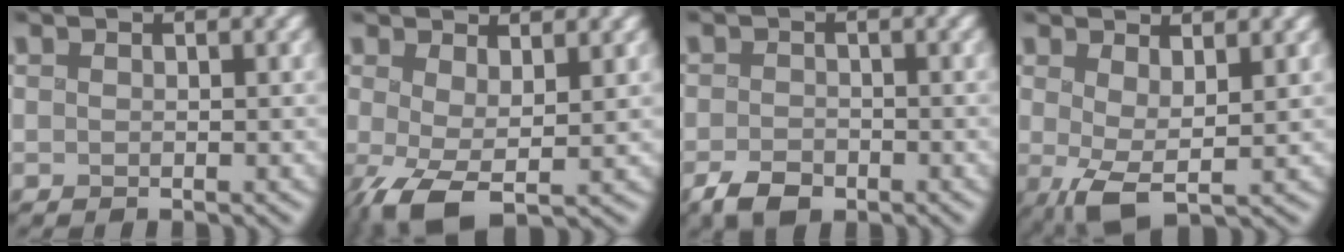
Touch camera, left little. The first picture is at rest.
{"total": 4.8, "force": [-0.7, 2.1, 4.3], "torque": [-0.087, -0.004, -0.017]}
{"total": 2.6, "force": [-1.8, 1.4, 1.1], "torque": [-0.017, -0.005, -0.039]}
{"total": 3.6, "force": [0.2, 1.5, 3.3], "torque": [-0.064, -0.006, 0.003]}